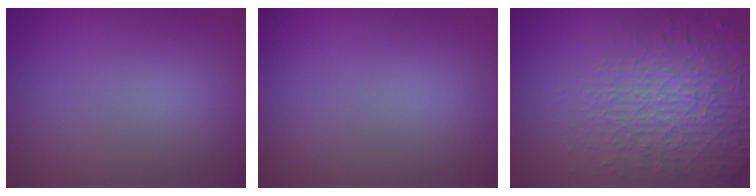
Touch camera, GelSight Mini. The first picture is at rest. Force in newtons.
{"total": 0.0}
{"total": 6.7, "press": 5.1, "slide": 4.4}